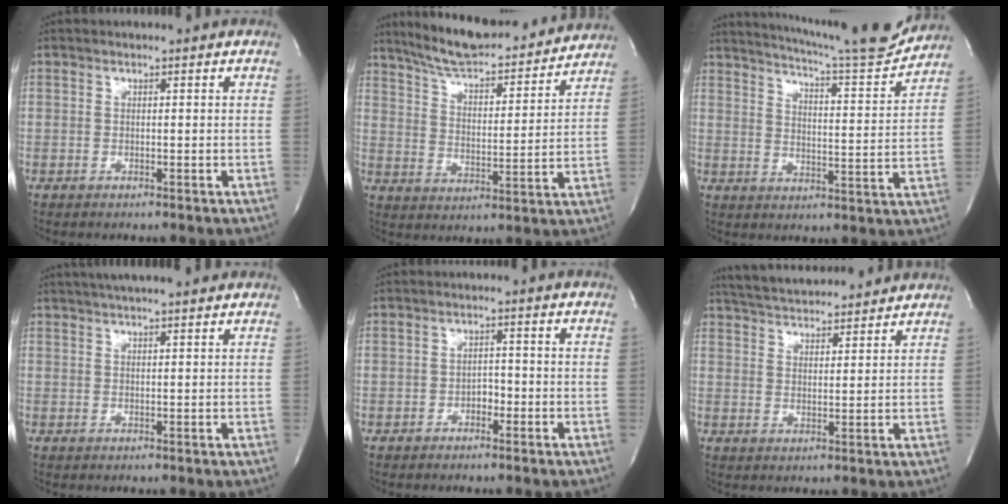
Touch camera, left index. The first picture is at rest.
{"total": 20.3, "force": [18.4, 3.6, 7.8], "torque": [-0.119, 0.003, 0.267]}
{"total": 16.1, "force": [15.0, 0.3, 5.8], "torque": [-0.098, -0.038, 0.201]}
{"total": 9.4, "force": [8.0, 0.9, 4.9], "torque": [-0.078, 0.029, 0.107]}
{"total": 1.7, "force": [-0.9, 1.0, 1.0], "torque": [-0.011, 0.006, -0.016]}
{"total": 13.9, "force": [13.0, 2.1, 4.5], "torque": [-0.079, 0.028, 0.195]}